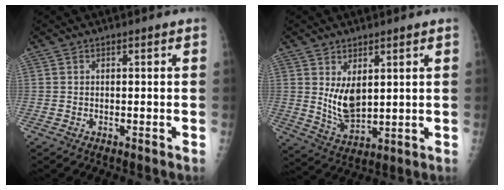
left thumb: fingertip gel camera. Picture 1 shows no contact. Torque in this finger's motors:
{"motor_torque": [1.04, 0.89, 0.74, -0.45, 0.10]}